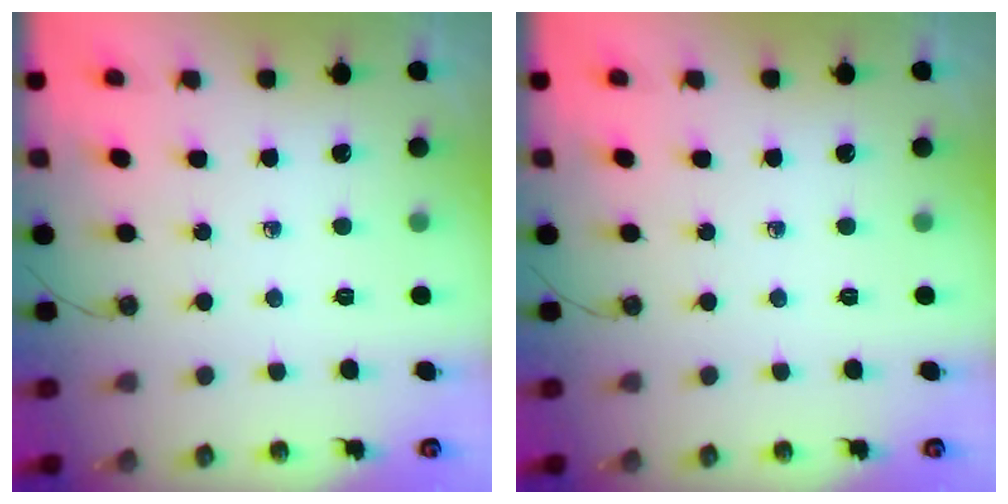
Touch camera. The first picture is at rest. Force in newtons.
{"total": 0.0}